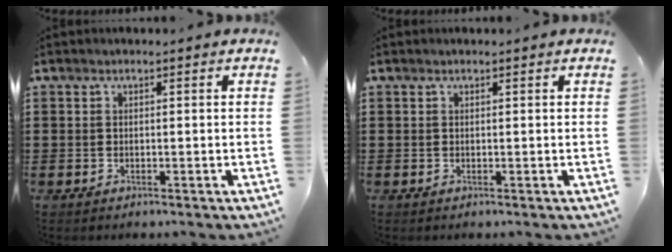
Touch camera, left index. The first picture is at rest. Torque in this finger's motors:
{"motor_torque": [0.00, -0.71, 0.00, 0.00]}